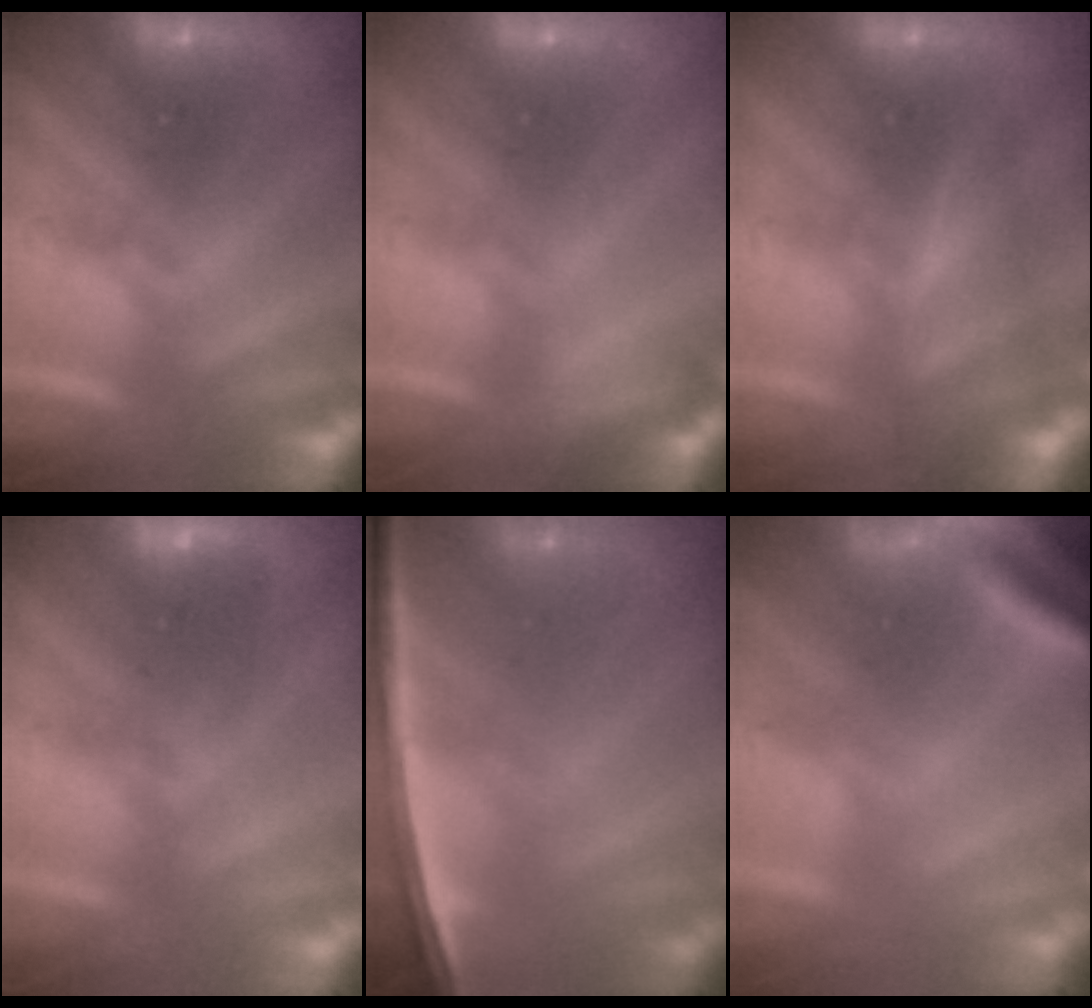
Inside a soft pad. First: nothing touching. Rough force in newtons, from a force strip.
{"total": 2.8}
{"total": 4.5}
{"total": 1.6}
{"total": 6.3}
{"total": 3.7}